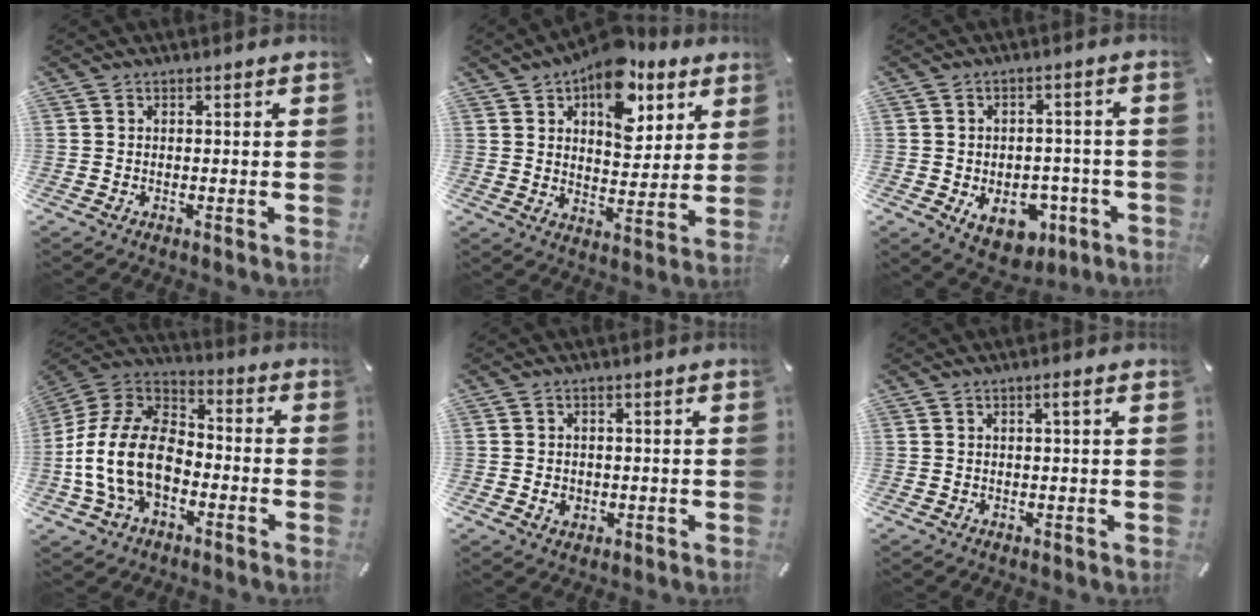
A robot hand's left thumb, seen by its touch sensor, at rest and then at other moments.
{"total": 14.2, "force": [8.2, 8.5, 8.0], "torque": [-0.103, -0.046, 0.140]}
{"total": 9.4, "force": [-3.1, 7.1, 5.2], "torque": [-0.065, 0.012, -0.045]}
{"total": 16.6, "force": [-5.3, 11.0, 11.1], "torque": [-0.247, 0.030, -0.099]}
{"total": 2.4, "force": [-0.5, 1.9, 1.3], "torque": [-0.025, 0.004, -0.011]}
{"total": 1.7, "force": [0.4, 0.0, 1.7], "torque": [-0.031, -0.001, 0.005]}